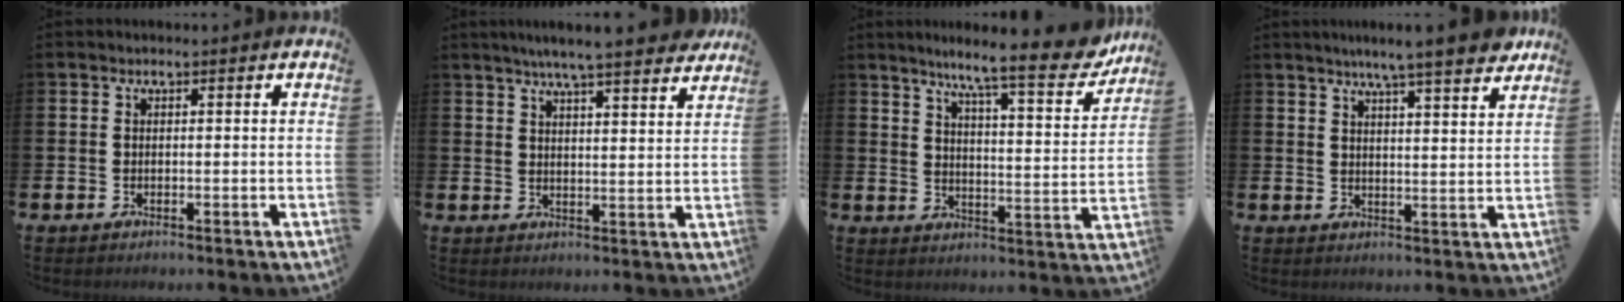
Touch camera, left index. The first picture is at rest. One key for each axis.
{"total": 5.7, "fx": 5.4, "fy": 0.0, "fz": 2.1, "tx": -0.042, "ty": -0.023, "tz": 0.092}
{"total": 10.1, "fx": 8.4, "fy": 1.0, "fz": 5.6, "tx": -0.101, "ty": -0.060, "tz": 0.134}
{"total": 7.1, "fx": 6.3, "fy": -0.2, "fz": 3.2, "tx": -0.061, "ty": -0.033, "tz": 0.105}